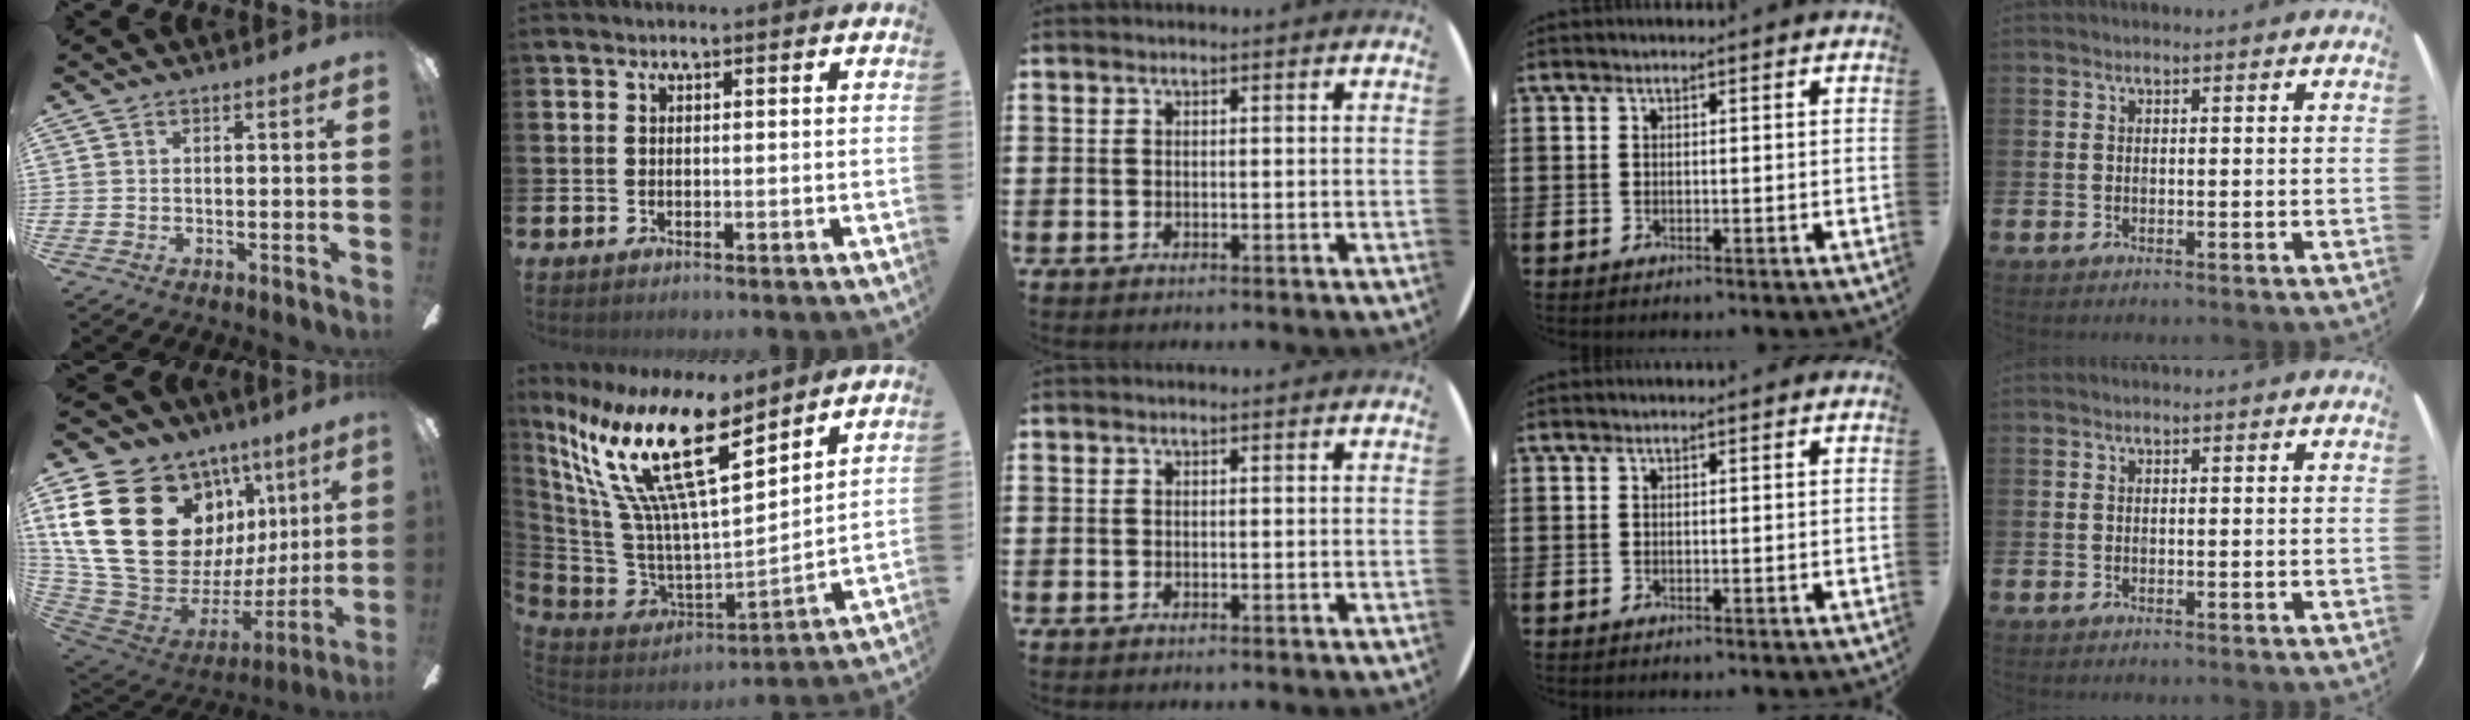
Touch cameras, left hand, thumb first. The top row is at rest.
{"thumb": {"total": 28.1, "force": [9.1, 19.2, 18.3], "torque": [-0.388, -0.052, 0.207]}, "index": {"total": 16.4, "force": [10.1, 5.2, 11.8], "torque": [-0.287, -0.069, 0.171]}}